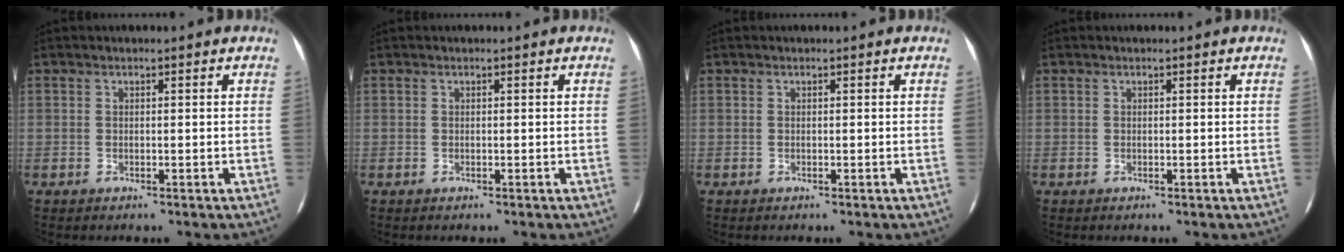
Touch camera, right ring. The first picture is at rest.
{"total": 0.0}
{"total": 0.0}
{"total": 0.0}